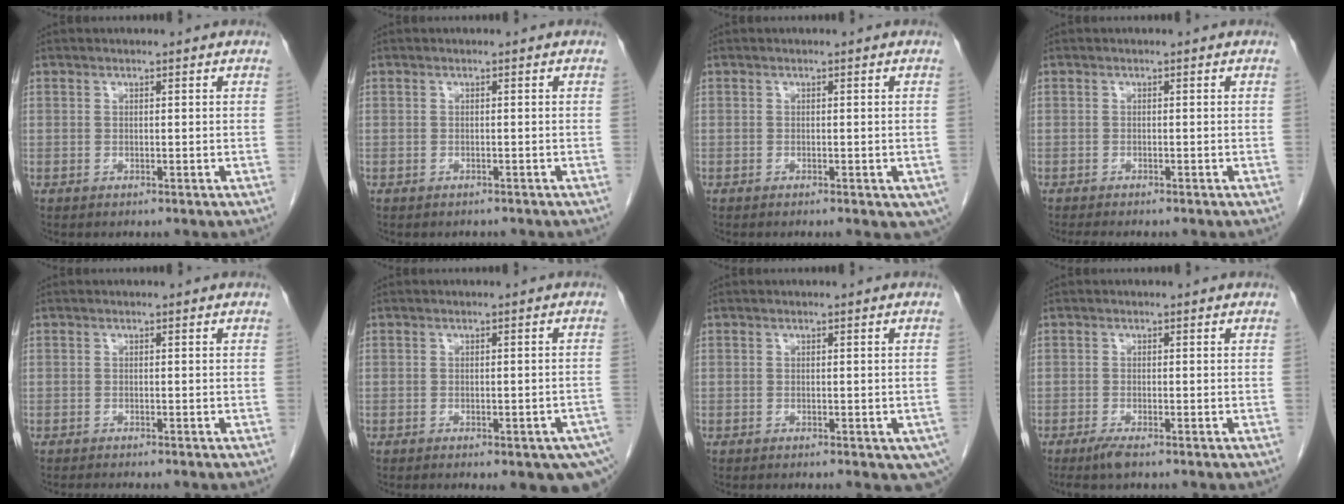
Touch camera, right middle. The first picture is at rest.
{"total": 1.2, "force": [-1.1, 0.5, 0.1], "torque": [-0.008, -0.001, -0.017]}
{"total": 3.8, "force": [-2.1, 1.4, 2.9], "torque": [-0.022, -0.006, -0.031]}
{"total": 4.4, "force": [-3.7, 0.8, 2.1], "torque": [-0.025, -0.008, -0.051]}
{"total": 2.5, "force": [-2.2, 0.1, 1.1], "torque": [-0.017, -0.004, -0.029]}
{"total": 10.7, "force": [-6.9, 3.7, 7.2], "torque": [-0.065, -0.001, -0.077]}
{"total": 4.7, "force": [-2.6, 1.7, 3.6], "torque": [-0.026, -0.007, -0.038]}
{"total": 2.3, "force": [-1.6, 0.1, 1.6], "torque": [-0.038, -0.007, -0.033]}